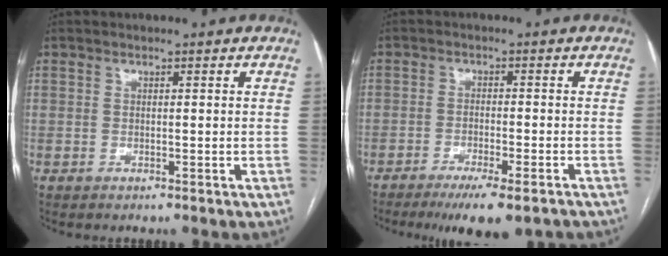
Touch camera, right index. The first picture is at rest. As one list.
[{"total": 9.5, "force": [-7.4, 1.4, 5.9], "torque": [-0.076, -0.015, -0.109]}]